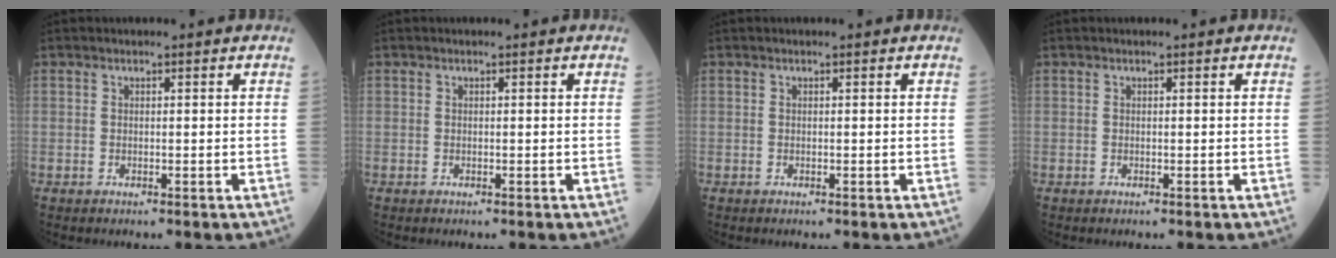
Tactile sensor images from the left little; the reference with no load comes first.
{"total": 0.0}
{"total": 0.0}
{"total": 0.0}